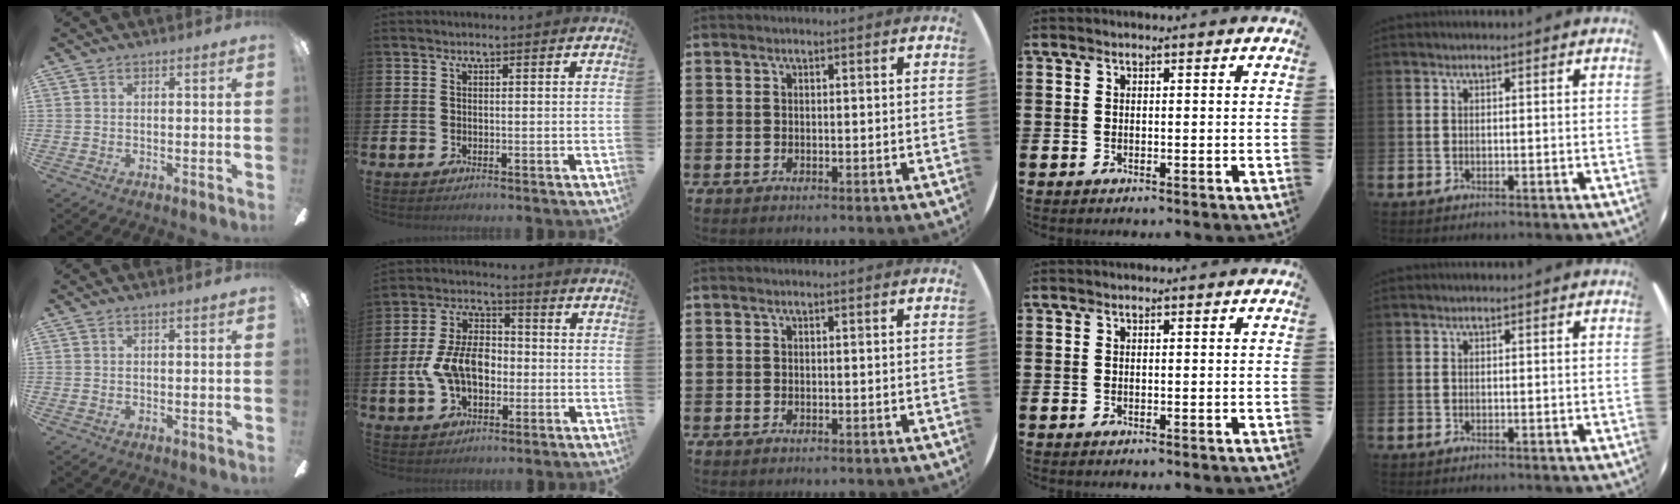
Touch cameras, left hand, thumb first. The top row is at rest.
{"thumb": {"total": 0.7, "force": [0.2, 0.1, 0.6], "torque": [-0.011, 0.002, 0.003]}, "index": {"total": 8.7, "force": [-1.0, 5.7, 6.5], "torque": [-0.154, 0.010, -0.022]}}